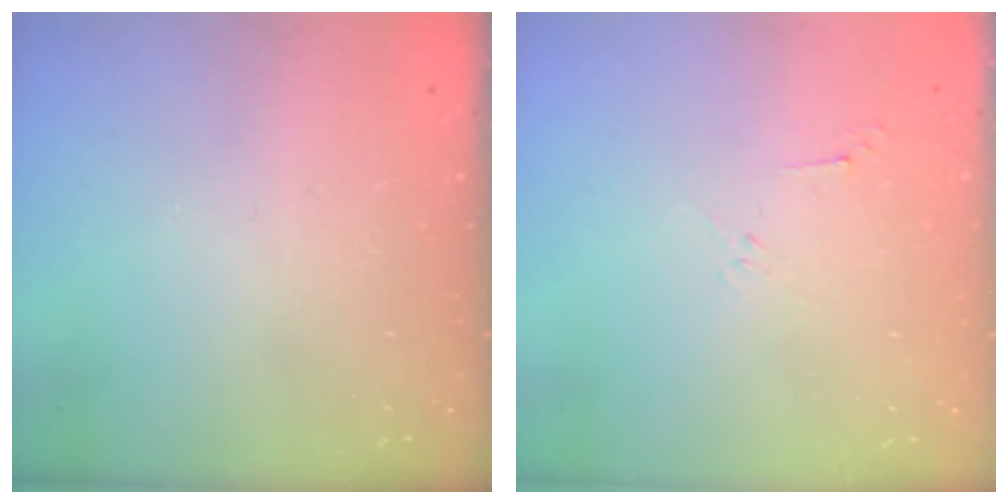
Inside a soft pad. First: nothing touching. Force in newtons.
{"total": 2.8, "press": 2.7, "slide": 0.6}